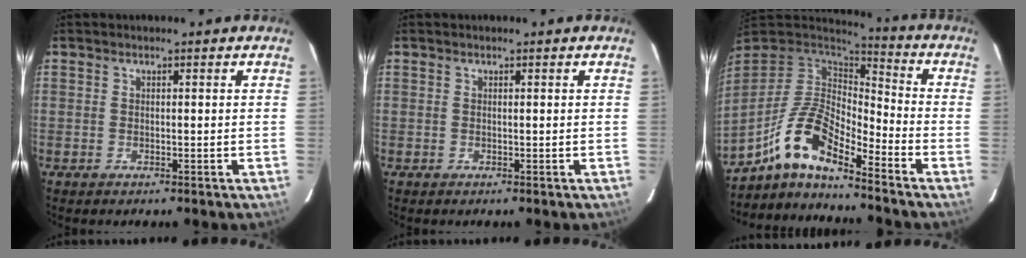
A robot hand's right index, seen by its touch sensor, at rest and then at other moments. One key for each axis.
{"total": 0.0}
{"total": 12.1, "fx": -8.1, "fy": 3.3, "fz": 8.4, "tx": -0.176, "ty": 0.028, "tz": -0.148}